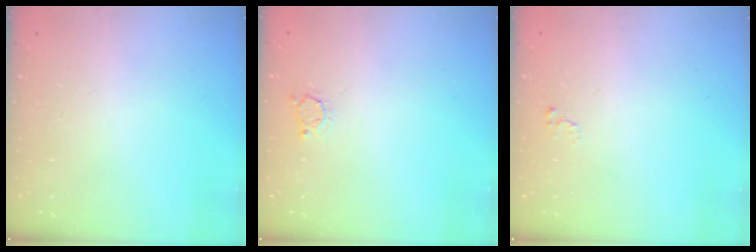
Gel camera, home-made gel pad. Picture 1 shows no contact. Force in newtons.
{"total": 2.5, "press": 2.5, "slide": 0.3}
{"total": 2.4, "press": 2.4, "slide": 0.2}